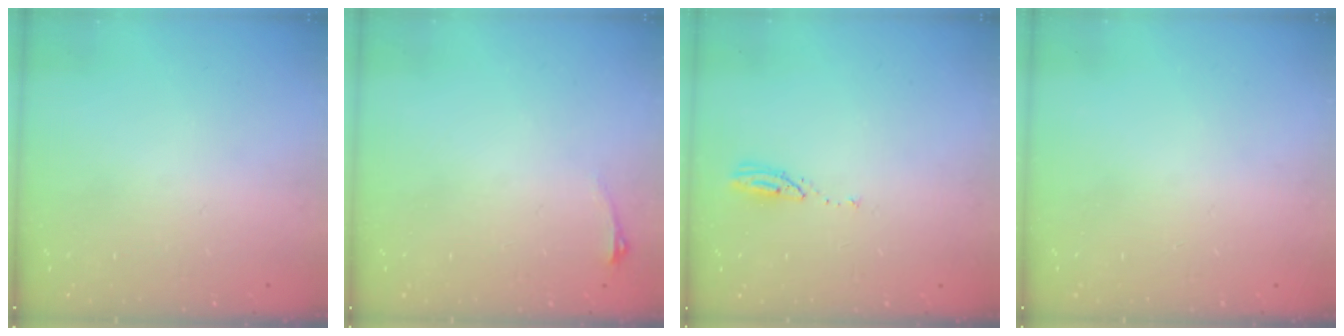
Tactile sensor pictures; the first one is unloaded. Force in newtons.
{"total": 2.9, "press": 2.6, "slide": 1.5}
{"total": 3.0, "press": 2.9, "slide": 0.3}
{"total": 13.4, "press": 3.0, "slide": 13.1}